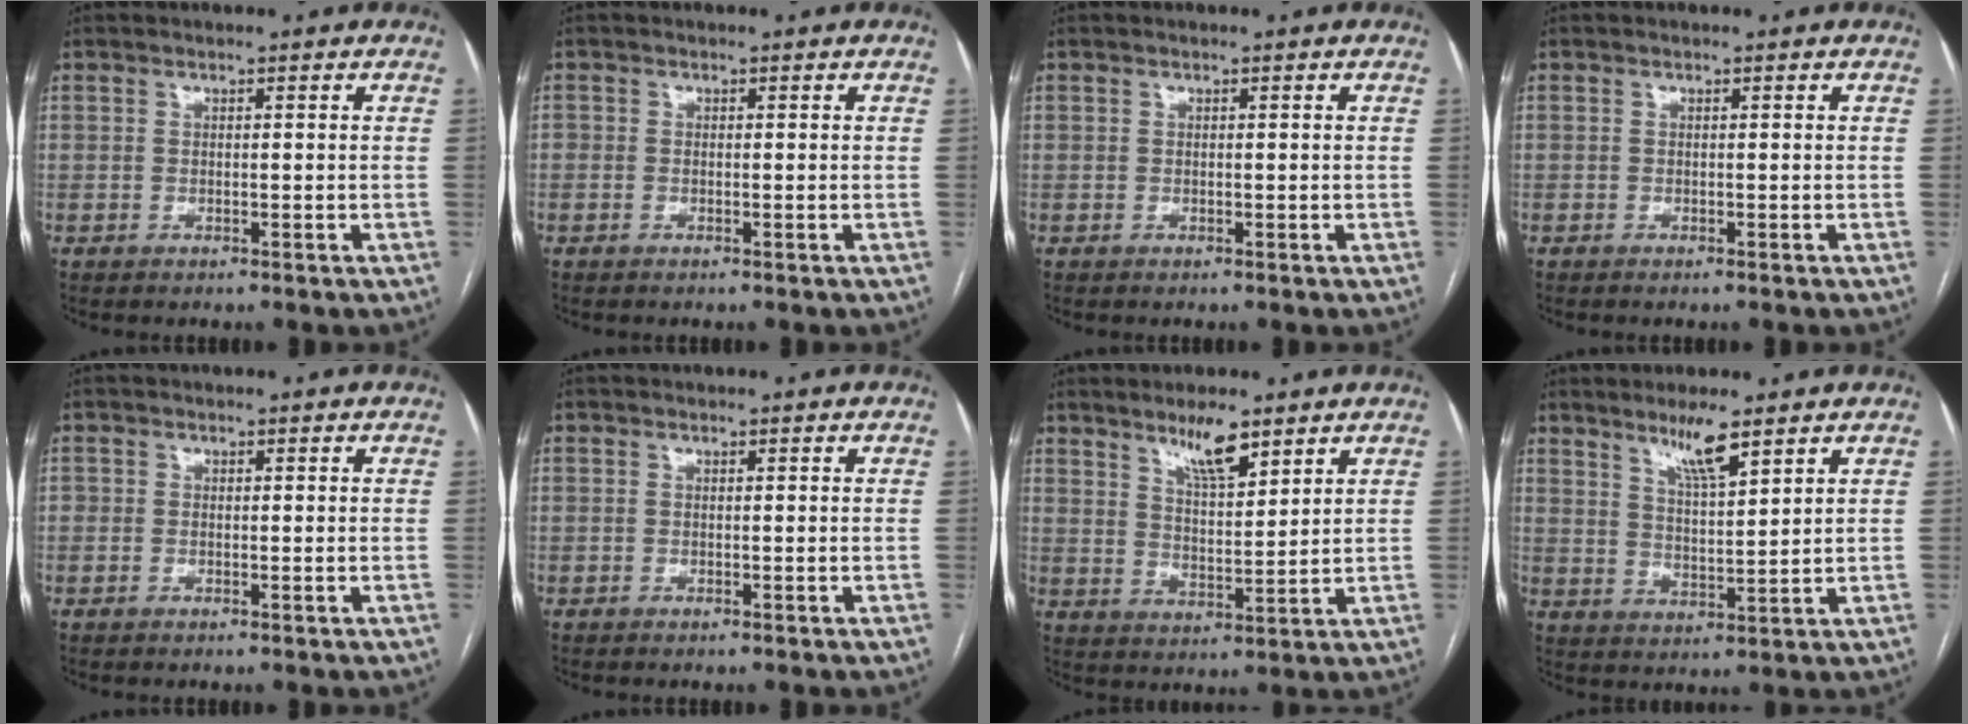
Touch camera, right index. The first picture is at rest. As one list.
[{"total": 0.6, "force": [-0.3, 0.3, 0.4], "torque": [-0.006, 0.001, -0.004]}, {"total": 0.0}, {"total": 0.0}, {"total": 0.6, "force": [-0.3, 0.4, 0.4], "torque": [-0.006, 0.001, -0.003]}, {"total": 0.0}, {"total": 6.7, "force": [4.9, 1.3, 4.3], "torque": [-0.081, -0.004, 0.089]}, {"total": 6.1, "force": [4.4, 0.4, 4.2], "torque": [-0.076, -0.008, 0.082]}]